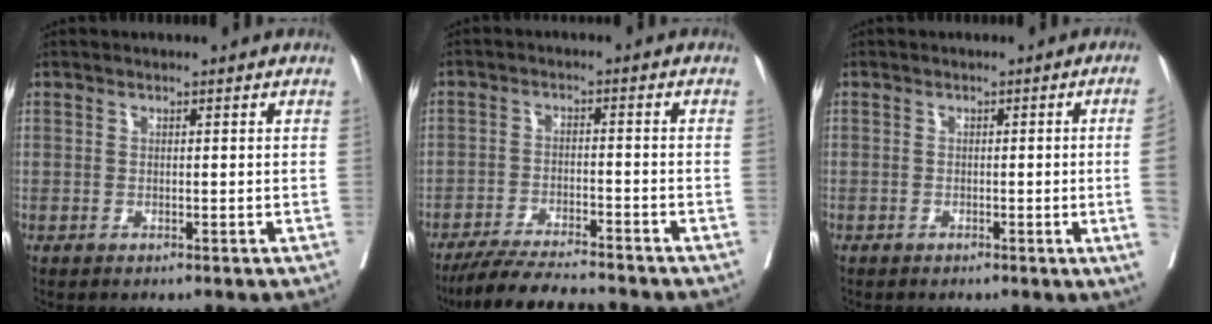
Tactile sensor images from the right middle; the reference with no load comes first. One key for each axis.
{"total": 9.2, "fx": -8.5, "fy": 0.4, "fz": 3.5, "tx": -0.058, "ty": -0.017, "tz": -0.144}
{"total": 4.4, "fx": -0.7, "fy": -1.8, "fz": 4.0, "tx": -0.045, "ty": -0.009, "tz": -0.010}